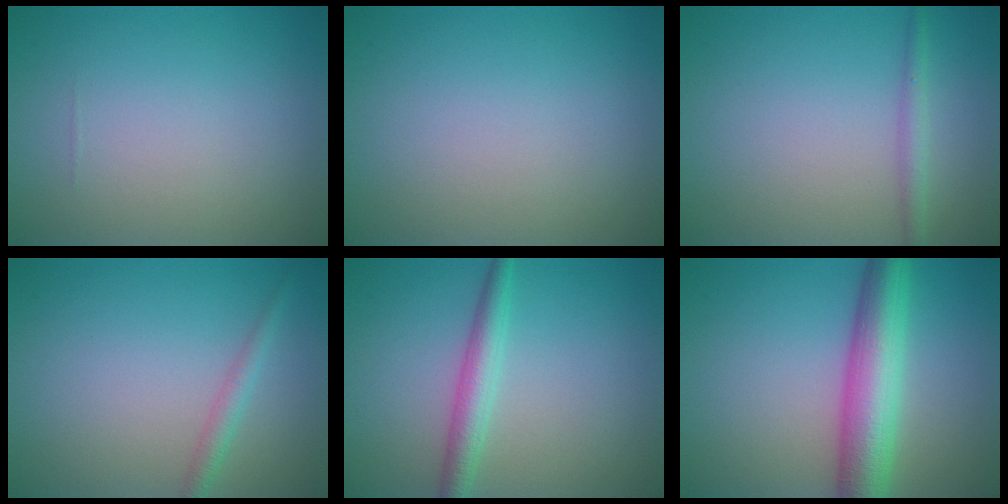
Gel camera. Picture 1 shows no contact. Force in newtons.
{"total": 0.0}
{"total": 1.6, "press": 1.6, "slide": 0.1}
{"total": 1.6, "press": 1.6, "slide": 0.1}
{"total": 2.9, "press": 2.9, "slide": 0.1}
{"total": 7.2, "press": 7.2, "slide": 0.3}